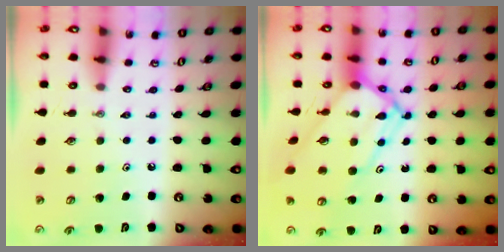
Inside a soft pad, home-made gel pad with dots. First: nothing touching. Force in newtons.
{"total": 13.4, "press": 13.3, "slide": 1.3}